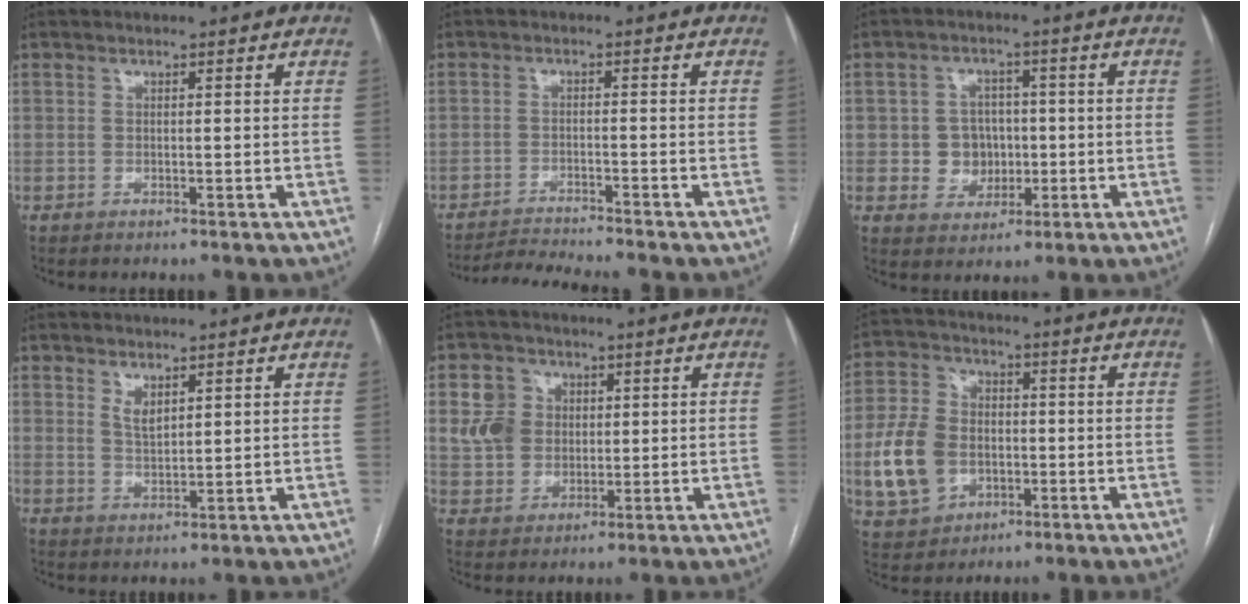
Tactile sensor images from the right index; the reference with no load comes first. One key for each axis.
{"total": 5.3, "fx": -4.9, "fy": -1.7, "fz": 0.7, "tx": -0.016, "ty": -0.017, "tz": -0.087}
{"total": 6.0, "fx": -0.4, "fy": 5.7, "fz": 2.0, "tx": -0.032, "ty": 0.015, "tz": 0.000}
{"total": 2.5, "fx": 1.6, "fy": 1.0, "fz": 1.6, "tx": -0.034, "ty": -0.004, "tz": 0.038}
{"total": 7.2, "fx": 1.9, "fy": 6.6, "fz": 2.3, "tx": -0.058, "ty": 0.025, "tz": 0.043}
{"total": 10.9, "fx": -2.2, "fy": 8.5, "fz": 6.6, "tx": -0.163, "ty": 0.017, "tz": -0.035}